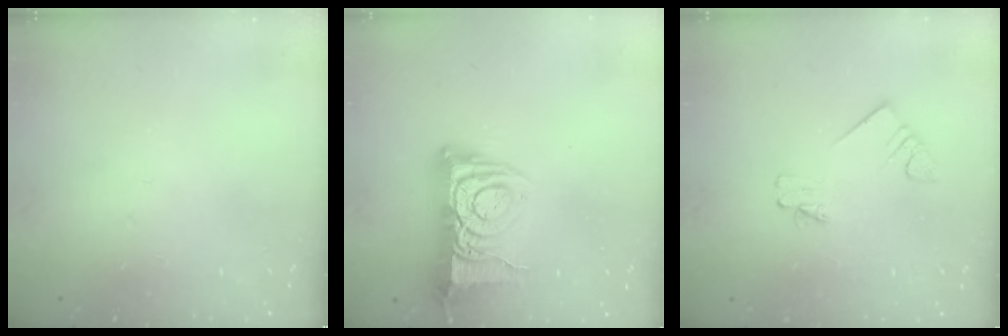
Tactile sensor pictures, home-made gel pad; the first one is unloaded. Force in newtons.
{"total": 11.7, "press": 11.6, "slide": 1.0}
{"total": 1.9, "press": 1.9, "slide": 0.1}